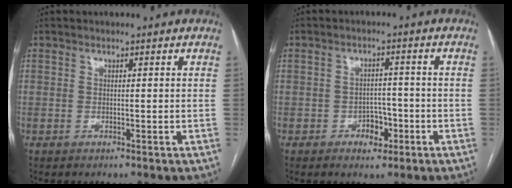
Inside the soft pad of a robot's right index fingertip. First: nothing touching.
{"total": 3.5, "force": [-1.7, 2.3, 2.0], "torque": [-0.021, 0.007, -0.022]}